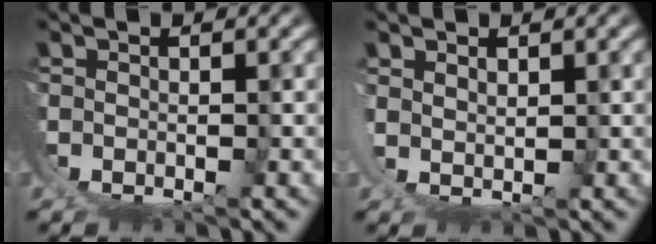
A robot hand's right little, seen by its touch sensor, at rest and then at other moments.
{"total": 2.3, "force": [2.2, 0.2, 0.6], "torque": [-0.017, 0.001, 0.038]}